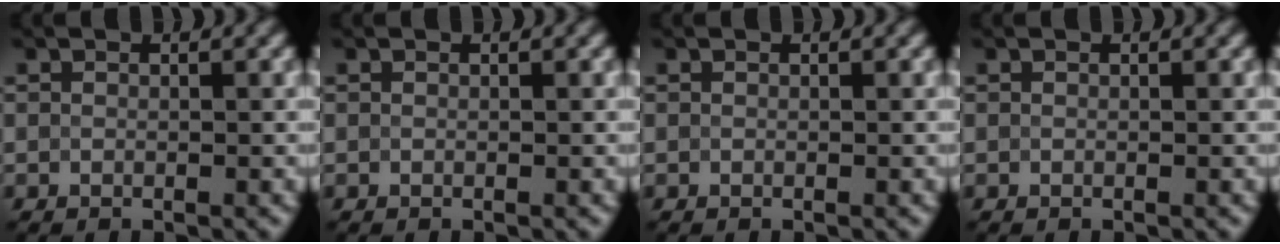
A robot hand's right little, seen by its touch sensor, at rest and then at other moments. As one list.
[{"total": 0.0}, {"total": 0.0}, {"total": 0.0}]